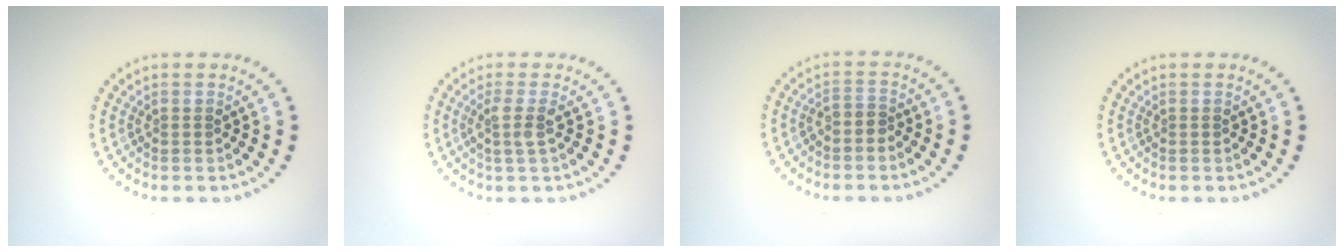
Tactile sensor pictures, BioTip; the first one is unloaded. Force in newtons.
{"total": 1.8, "press": 1.3, "slide": 1.2}
{"total": 1.0, "press": 0.7, "slide": 0.7}
{"total": 0.0}